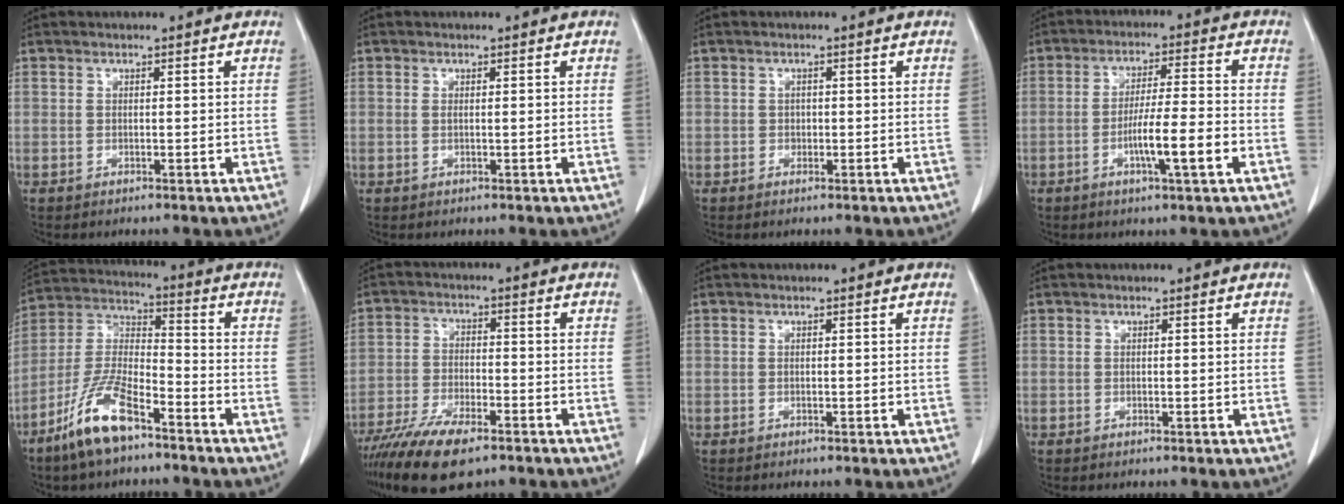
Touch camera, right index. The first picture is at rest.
{"total": 0.9, "force": [0.0, 0.2, 0.8], "torque": [-0.017, 0.000, 0.002]}
{"total": 0.9, "force": [-0.1, 0.9, 0.3], "torque": [0.000, 0.003, -0.002]}
{"total": 7.1, "force": [-2.4, 0.2, 6.6], "torque": [-0.109, -0.002, -0.042]}
{"total": 11.8, "force": [-7.8, 3.1, 8.3], "torque": [-0.177, -0.008, -0.155]}
{"total": 11.4, "force": [-8.1, 3.3, 7.3], "torque": [-0.131, -0.019, -0.144]}
{"total": 0.0}
{"total": 0.0}